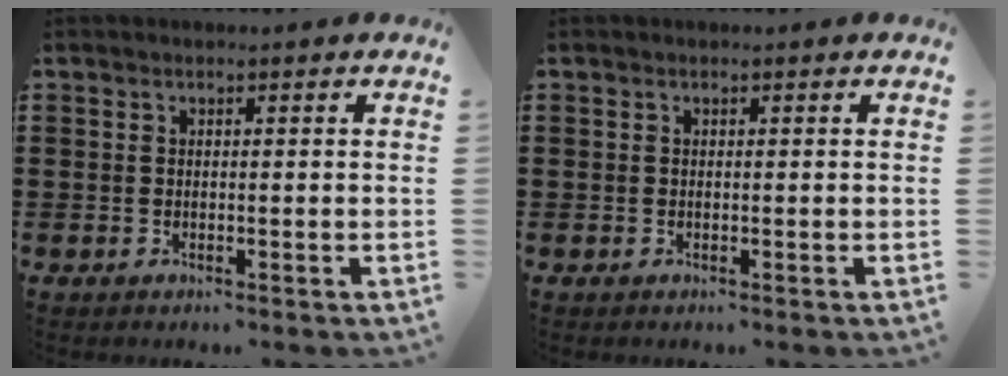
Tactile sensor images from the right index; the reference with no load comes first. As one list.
[{"total": 0.0}]